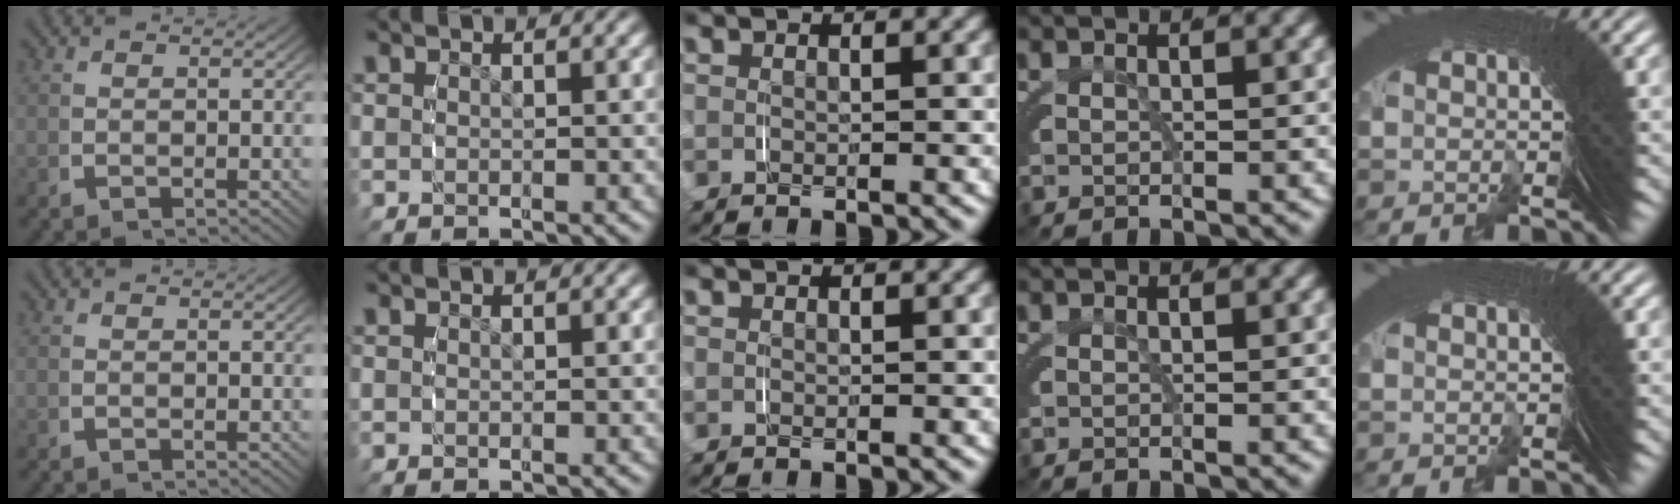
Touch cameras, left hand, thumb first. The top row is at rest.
{}